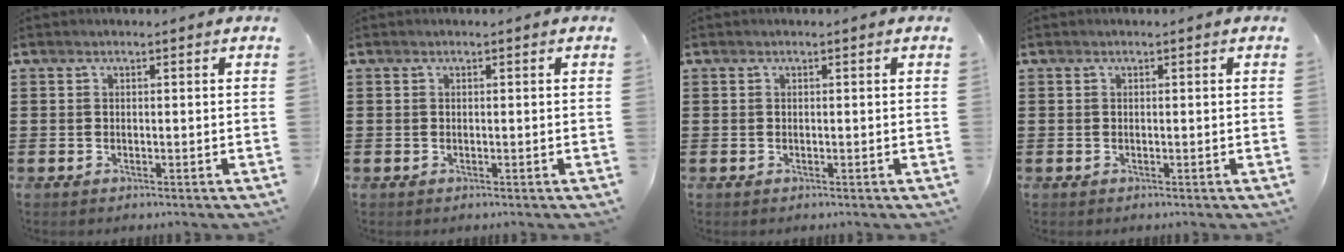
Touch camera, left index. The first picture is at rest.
{"total": 0.0}
{"total": 0.0}
{"total": 0.0}